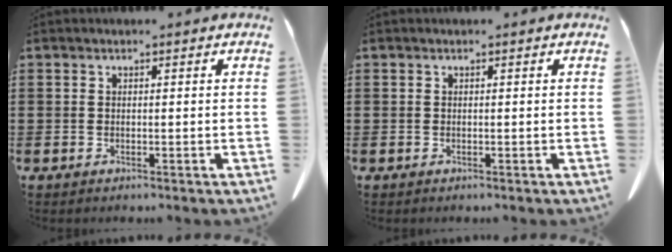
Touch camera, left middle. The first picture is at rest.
{"total": 0.0}